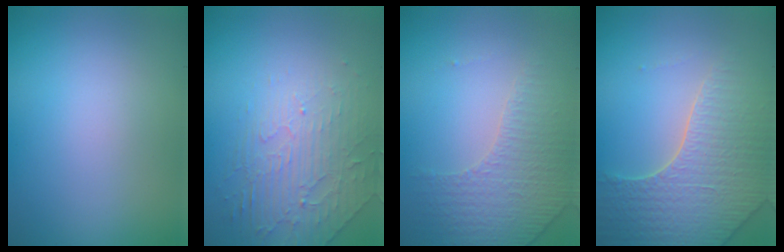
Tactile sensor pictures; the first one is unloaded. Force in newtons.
{"total": 2.5, "press": 1.8, "slide": 1.6}
{"total": 4.4, "press": 3.0, "slide": 3.3}
{"total": 4.9, "press": 4.5, "slide": 2.0}